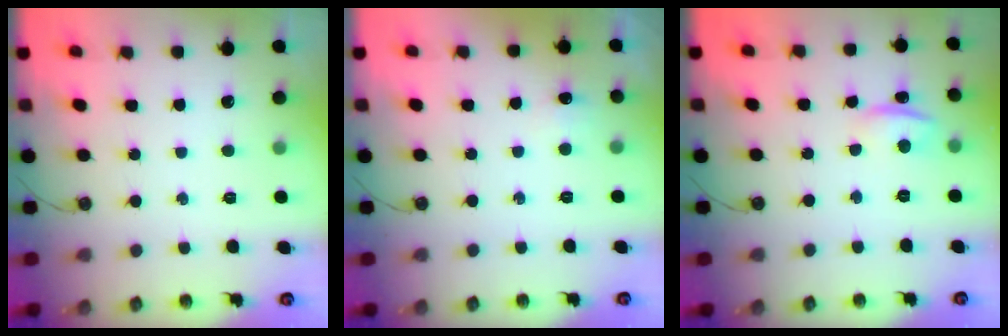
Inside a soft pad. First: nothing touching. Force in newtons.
{"total": 5.0, "press": 4.9, "slide": 1.1}
{"total": 1.6, "press": 1.4, "slide": 0.7}